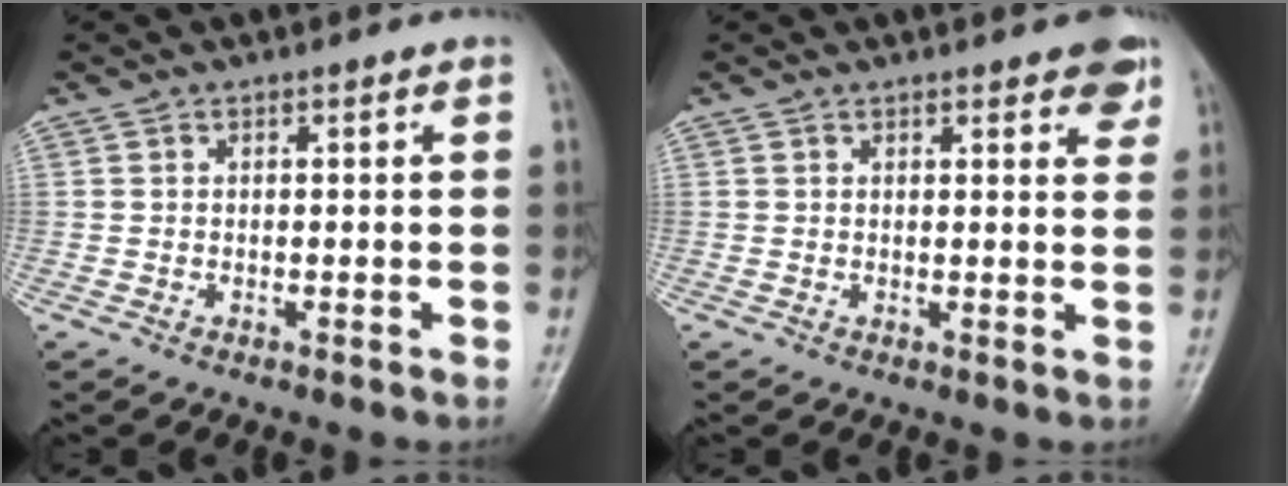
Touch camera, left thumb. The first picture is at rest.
{"total": 4.8, "force": [3.2, 1.5, 3.3], "torque": [-0.021, -0.010, 0.035]}